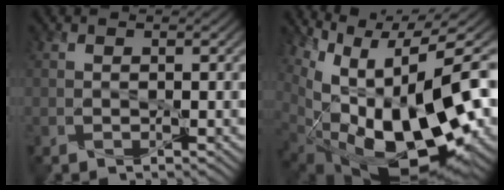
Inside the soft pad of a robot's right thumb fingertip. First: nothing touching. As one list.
[{"total": 17.5, "force": [0.4, 8.7, 15.1], "torque": [-0.231, -0.026, 0.044]}]